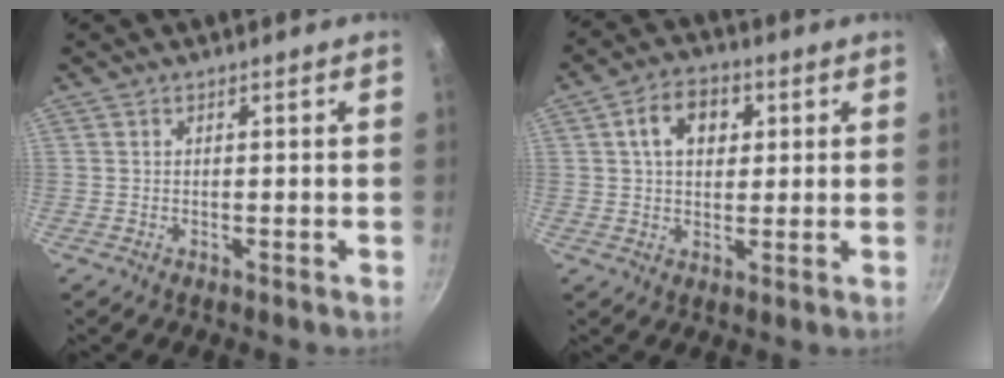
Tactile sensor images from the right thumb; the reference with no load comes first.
{"total": 8.3, "force": [2.3, 5.8, 5.5], "torque": [-0.070, 0.007, 0.031]}